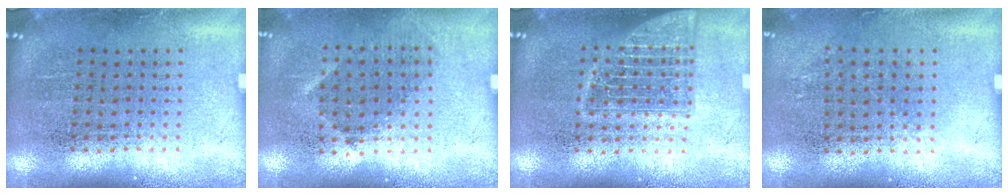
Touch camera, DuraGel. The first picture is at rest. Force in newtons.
{"total": 0.9, "press": 0.7, "slide": 0.6}
{"total": 2.4, "press": 2.4, "slide": 0.4}
{"total": 0.8, "press": 0.6, "slide": 0.5}